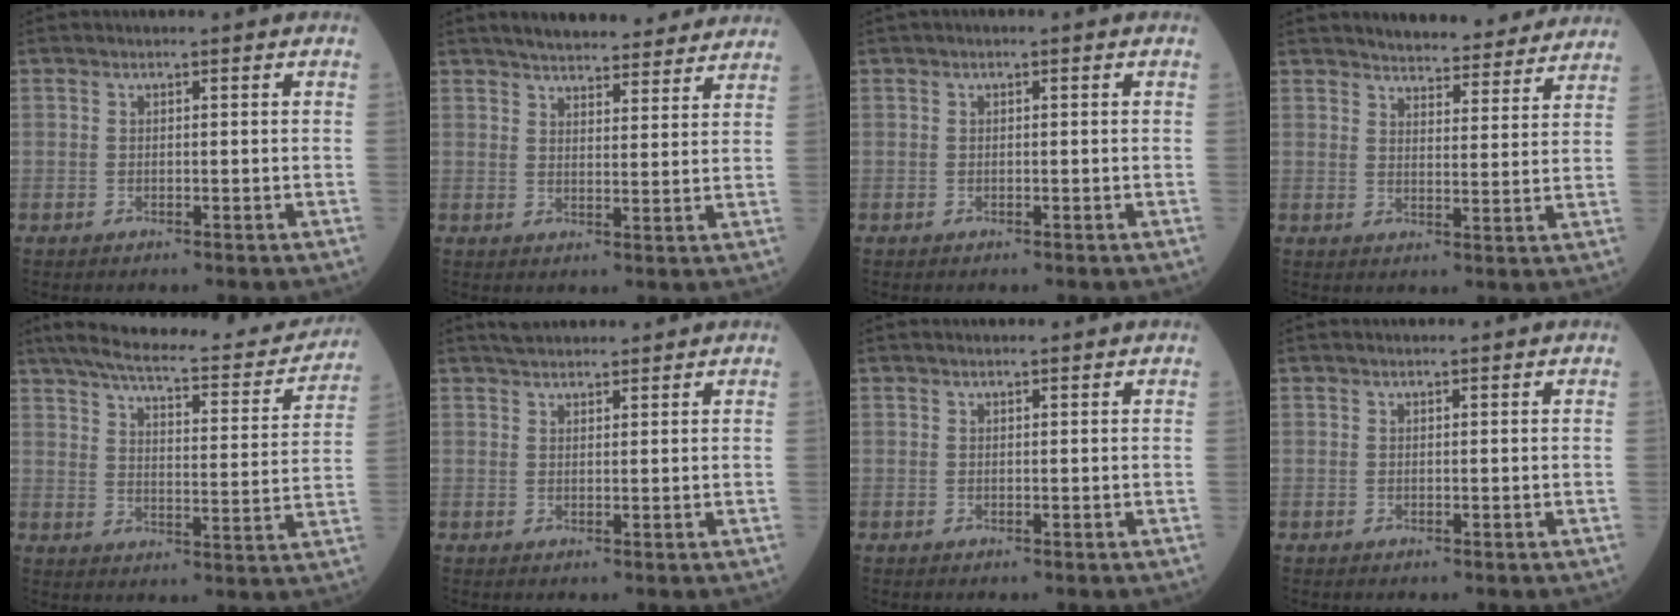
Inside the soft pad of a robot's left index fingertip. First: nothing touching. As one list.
[{"total": 16.6, "force": [15.0, 3.3, 6.2], "torque": [-0.072, 0.023, 0.194]}, {"total": 0.0}, {"total": 14.9, "force": [14.0, 2.8, 4.3], "torque": [-0.036, -0.011, 0.163]}, {"total": 23.1, "force": [19.9, 5.1, 10.5], "torque": [-0.156, -0.006, 0.251]}, {"total": 4.9, "force": [4.5, 1.0, 1.7], "torque": [-0.022, 0.032, 0.074]}, {"total": 2.3, "force": [2.1, 0.2, 0.8], "torque": [-0.007, 0.017, 0.025]}, {"total": 1.6, "force": [1.4, 0.2, 0.6], "torque": [-0.006, 0.016, 0.018]}]